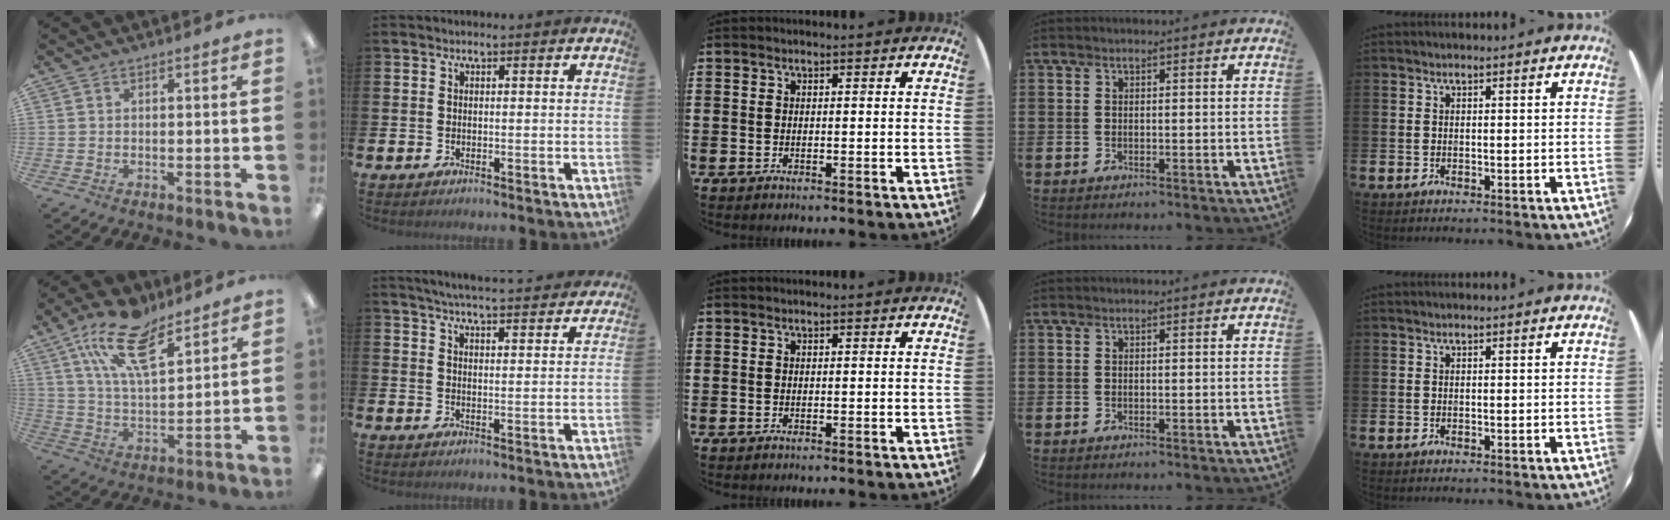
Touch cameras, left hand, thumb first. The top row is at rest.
{"thumb": {"total": 17.2, "force": [11.0, 7.3, 11.0], "torque": [-0.200, -0.045, 0.196]}, "index": {"total": 5.4, "force": [5.3, 0.0, 1.1], "torque": [-0.032, -0.034, 0.094]}}